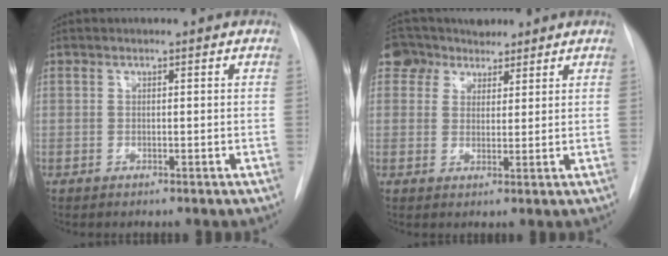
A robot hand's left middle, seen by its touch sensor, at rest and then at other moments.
{"total": 5.2, "force": [3.9, 3.5, 0.2], "torque": [-0.008, 0.021, 0.071]}